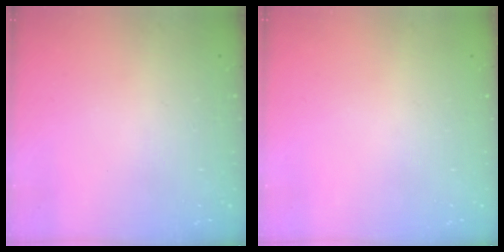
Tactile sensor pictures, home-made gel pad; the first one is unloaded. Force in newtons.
{"total": 0.0}